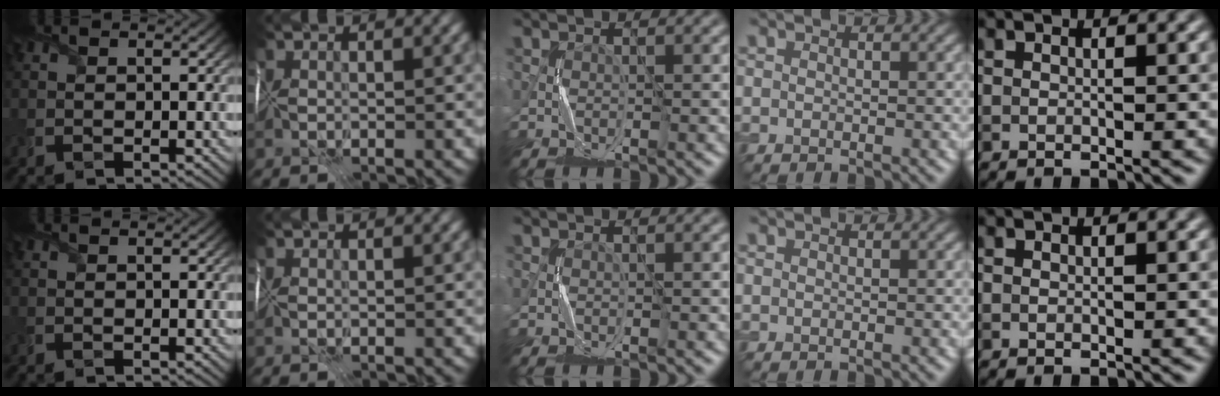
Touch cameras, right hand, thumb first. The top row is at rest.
{}